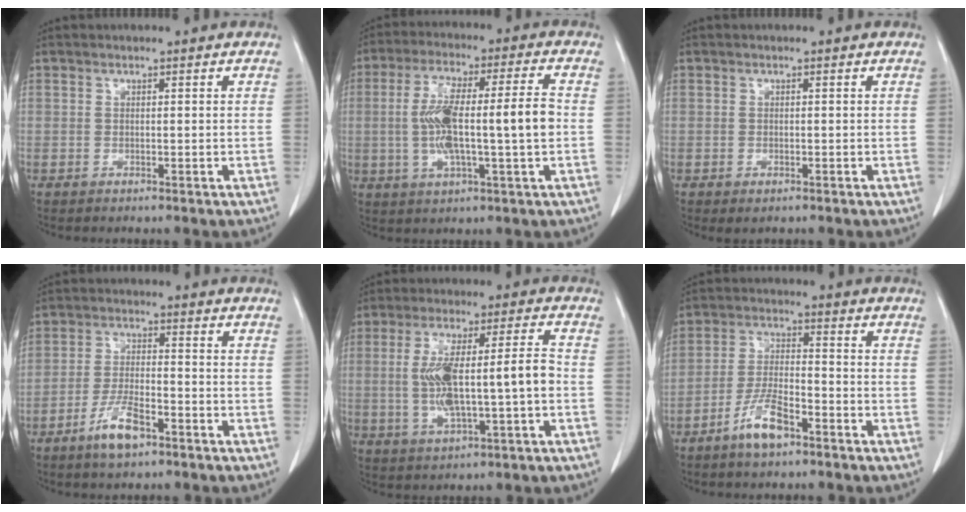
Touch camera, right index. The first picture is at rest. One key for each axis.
{"total": 13.0, "fx": -0.6, "fy": 1.3, "fz": 12.9, "tx": -0.243, "ty": 0.016, "tz": -0.010}
{"total": 1.0, "fx": -0.6, "fy": 0.5, "fz": 0.7, "tx": -0.009, "ty": -0.001, "tz": -0.004}
{"total": 6.5, "fx": -4.1, "fy": 1.6, "fz": 4.7, "tx": -0.095, "ty": -0.003, "tz": -0.077}
{"total": 11.9, "fx": -1.0, "fy": 2.0, "fz": 11.7, "tx": -0.226, "ty": 0.021, "tz": -0.010}
{"total": 6.9, "fx": -4.6, "fy": 1.7, "fz": 4.9, "tx": -0.102, "ty": -0.001, "tz": -0.088}